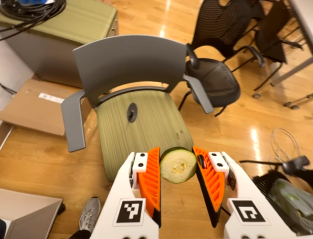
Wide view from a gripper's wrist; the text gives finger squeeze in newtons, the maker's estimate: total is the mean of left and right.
{"total": 10.4, "left": 11.1, "right": 9.7}